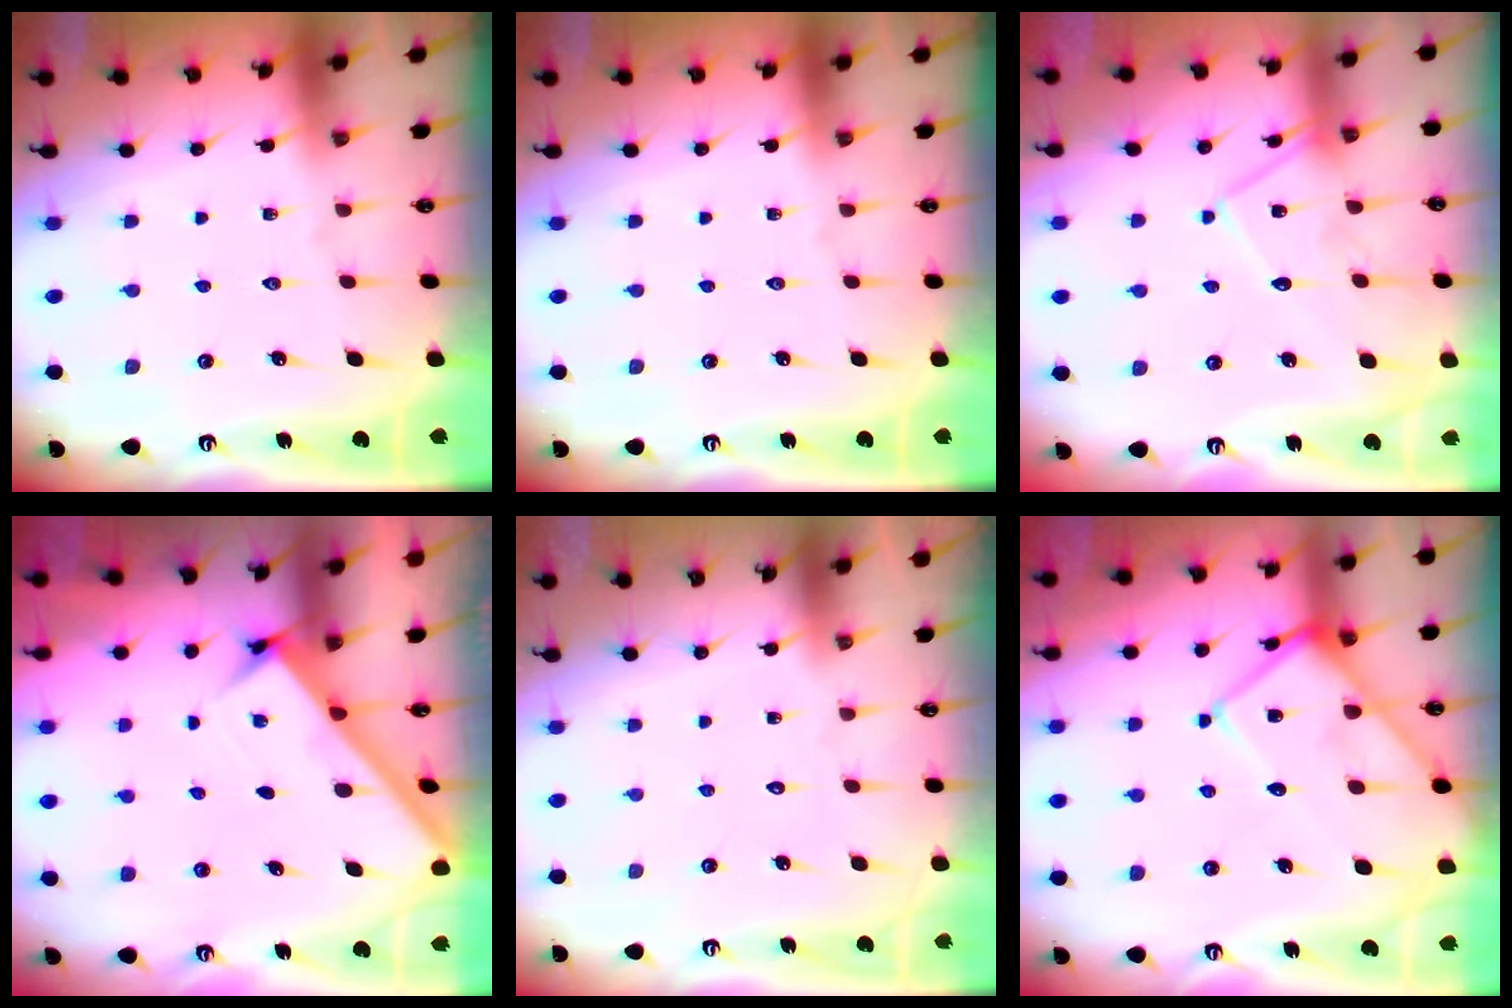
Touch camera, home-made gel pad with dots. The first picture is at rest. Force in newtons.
{"total": 0.0}
{"total": 10.8, "press": 10.8, "slide": 0.4}
{"total": 2.7, "press": 2.7, "slide": 0.3}
{"total": 1.7, "press": 1.7, "slide": 0.1}
{"total": 13.3, "press": 13.2, "slide": 1.3}